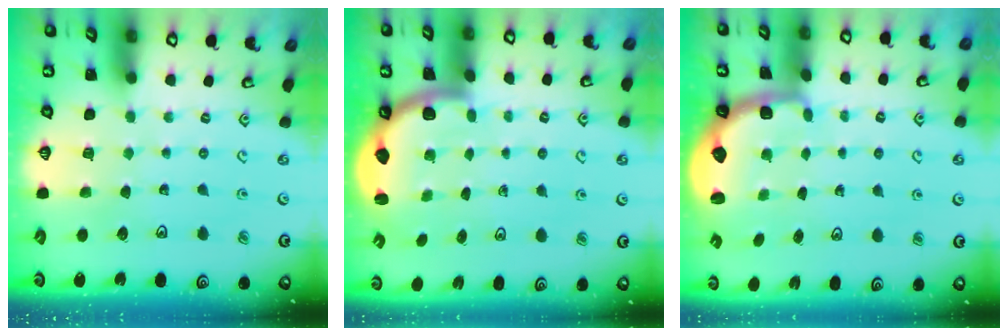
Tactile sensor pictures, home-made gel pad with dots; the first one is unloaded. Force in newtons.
{"total": 2.5, "press": 2.2, "slide": 1.1}
{"total": 2.9, "press": 1.8, "slide": 2.2}